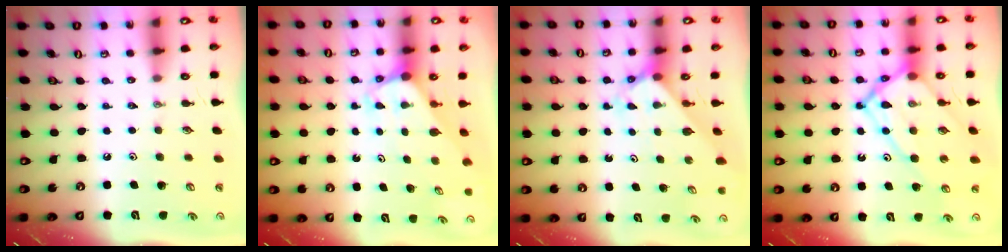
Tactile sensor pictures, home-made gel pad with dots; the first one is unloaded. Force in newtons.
{"total": 3.0, "press": 3.0, "slide": 0.0}
{"total": 2.3, "press": 2.3, "slide": 0.2}
{"total": 16.0, "press": 16.0, "slide": 1.3}